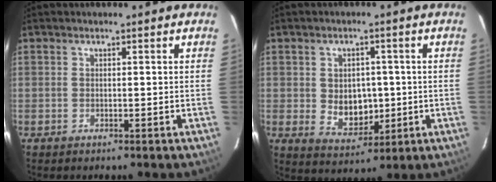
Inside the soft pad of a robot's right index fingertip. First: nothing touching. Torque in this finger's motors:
{"motor_torque": [0.44, -0.22, 0.19, 0.04]}